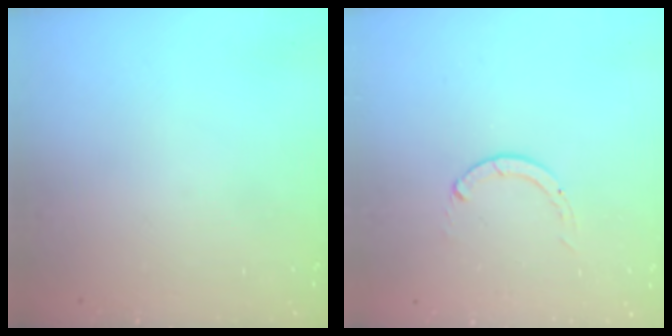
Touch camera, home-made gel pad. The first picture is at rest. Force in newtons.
{"total": 0.0}